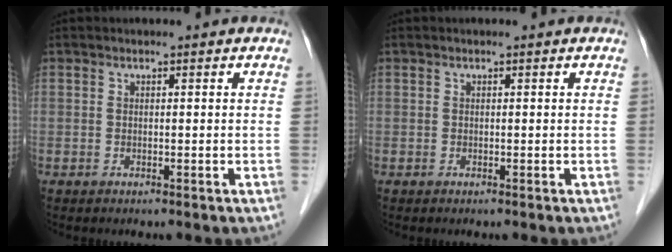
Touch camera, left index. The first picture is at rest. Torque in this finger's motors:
{"motor_torque": [0.00, 0.01, 0.00, 0.00]}